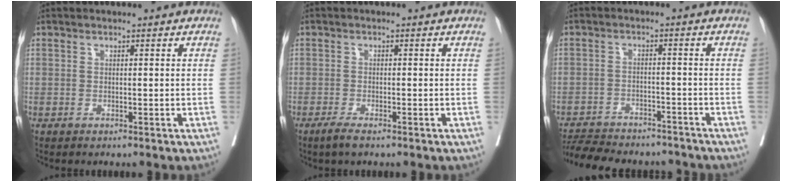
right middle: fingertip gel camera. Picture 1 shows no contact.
{"total": 2.5, "force": [-1.8, 0.5, 1.7], "torque": [-0.034, -0.005, -0.032]}
{"total": 14.1, "force": [-12.8, 3.7, 4.4], "torque": [-0.094, 0.004, -0.179]}